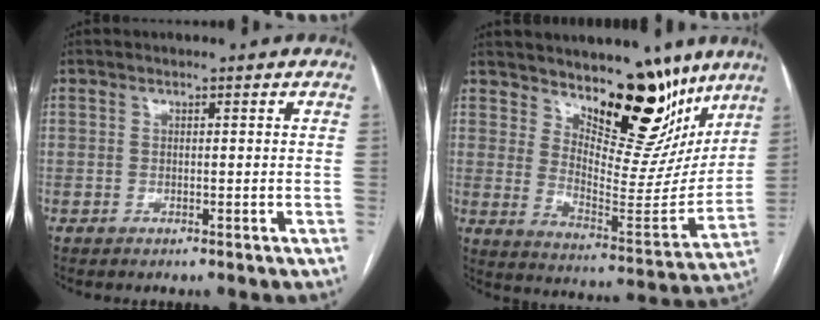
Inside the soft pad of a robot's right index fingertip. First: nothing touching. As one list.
[{"total": 16.7, "force": [12.3, 6.1, 9.5], "torque": [-0.110, -0.033, 0.192]}]